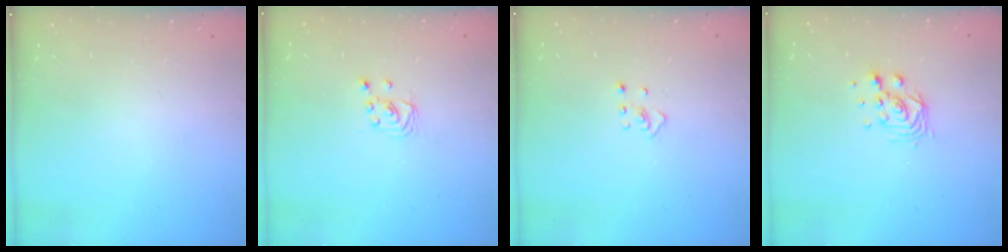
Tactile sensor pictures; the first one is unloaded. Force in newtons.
{"total": 2.0, "press": 2.0, "slide": 0.2}
{"total": 2.4, "press": 2.3, "slide": 0.4}
{"total": 8.3, "press": 8.3, "slide": 0.5}